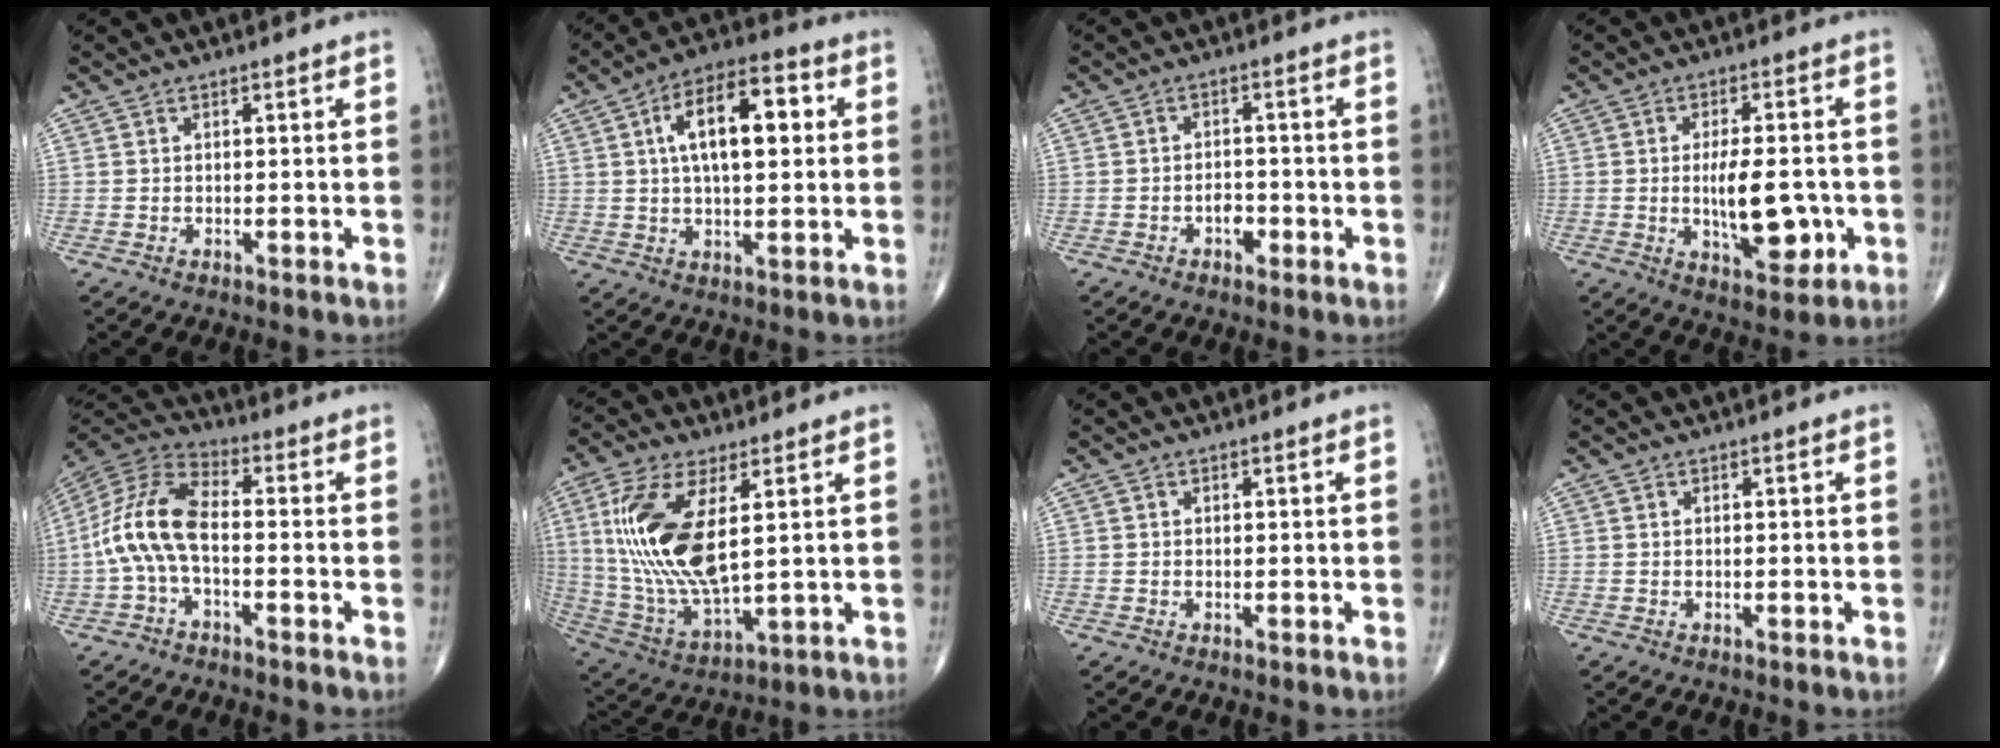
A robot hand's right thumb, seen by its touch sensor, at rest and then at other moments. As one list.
[{"total": 14.2, "force": [3.0, 6.5, 12.3], "torque": [-0.188, 0.017, 0.044]}, {"total": 3.0, "force": [-1.3, 2.0, 1.9], "torque": [-0.016, 0.011, -0.022]}, {"total": 10.8, "force": [-1.6, 4.8, 9.5], "torque": [-0.128, 0.001, -0.016]}, {"total": 11.7, "force": [-1.9, 5.6, 10.1], "torque": [-0.216, 0.037, -0.048]}, {"total": 19.0, "force": [4.0, 7.9, 16.8], "torque": [-0.359, -0.023, 0.085]}, {"total": 0.0}, {"total": 0.0}]